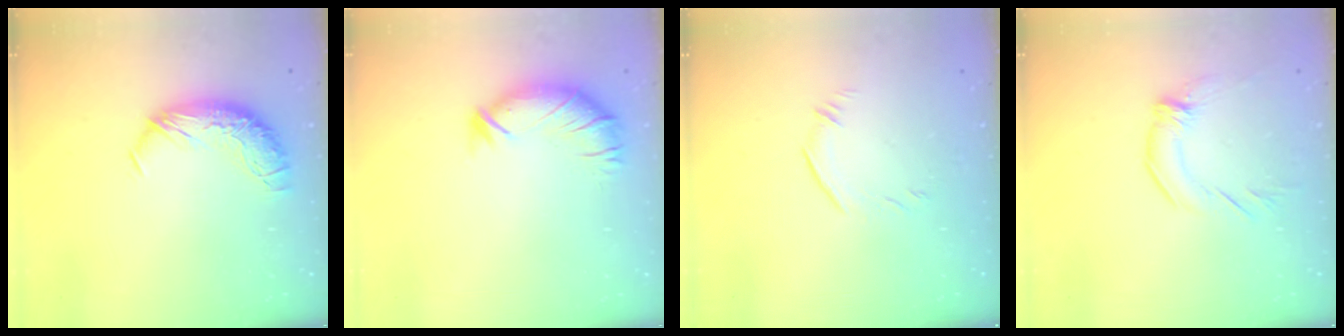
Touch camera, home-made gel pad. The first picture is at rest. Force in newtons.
{"total": 2.9, "press": 2.3, "slide": 1.6}
{"total": 5.7, "press": 5.6, "slide": 1.2}
{"total": 1.4, "press": 0.2, "slide": 1.4}